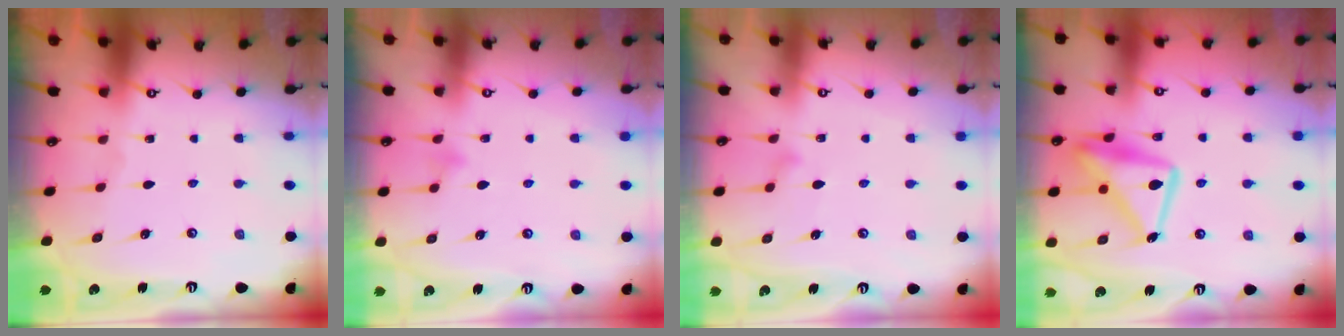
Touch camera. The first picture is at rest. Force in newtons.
{"total": 5.8, "press": 5.8, "slide": 0.4}
{"total": 9.0, "press": 9.0, "slide": 0.4}
{"total": 16.7, "press": 16.6, "slide": 1.3}